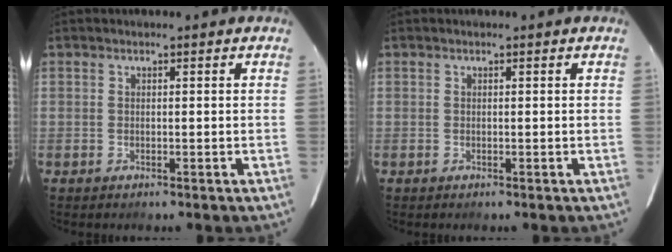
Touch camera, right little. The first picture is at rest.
{"total": 0.0}